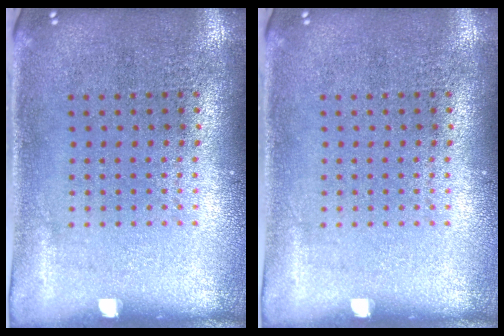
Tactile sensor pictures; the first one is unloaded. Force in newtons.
{"total": 0.0}